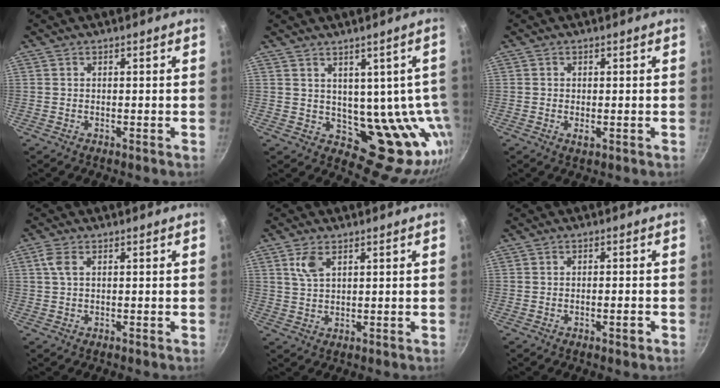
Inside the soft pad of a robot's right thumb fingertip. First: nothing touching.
{"total": 15.4, "force": [1.7, 9.8, 11.7], "torque": [-0.086, -0.015, 0.052]}
{"total": 1.2, "force": [-0.3, 0.8, 0.9], "torque": [-0.017, -0.003, -0.004]}
{"total": 2.4, "force": [0.6, 1.0, 2.1], "torque": [-0.049, 0.006, 0.013]}
{"total": 4.0, "force": [1.9, 2.0, 2.9], "torque": [-0.056, -0.006, 0.041]}
{"total": 2.1, "force": [-0.9, 0.6, 1.8], "torque": [-0.029, 0.005, -0.014]}